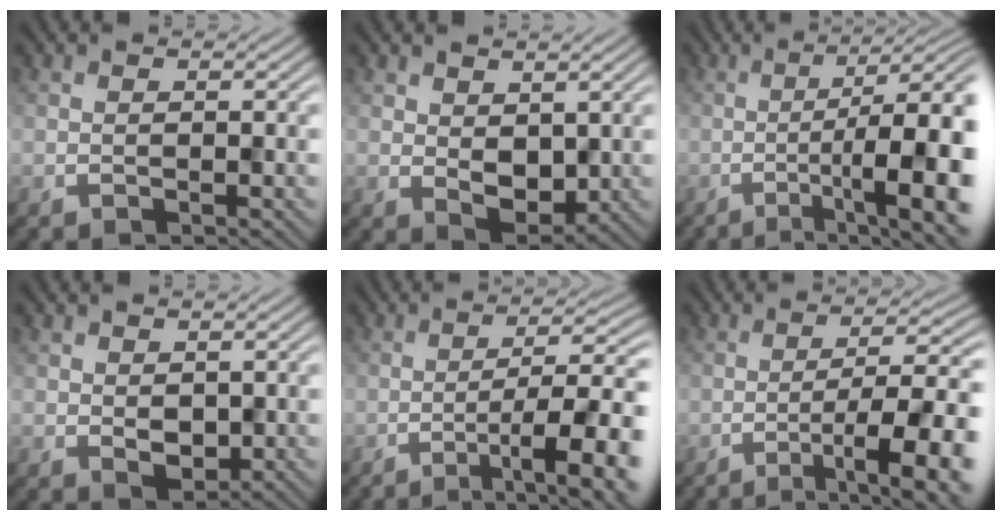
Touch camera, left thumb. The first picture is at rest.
{"total": 2.9, "force": [1.4, 2.1, 1.6], "torque": [-0.036, -0.010, 0.029]}
{"total": 12.4, "force": [-2.5, 2.8, 11.8], "torque": [-0.151, -0.004, -0.033]}
{"total": 1.7, "force": [0.8, 1.3, 0.7], "torque": [-0.017, -0.007, 0.018]}
{"total": 9.4, "force": [-3.8, 1.8, 8.4], "torque": [-0.121, 0.009, -0.055]}
{"total": 10.5, "force": [-4.3, 2.1, 9.4], "torque": [-0.131, 0.010, -0.062]}